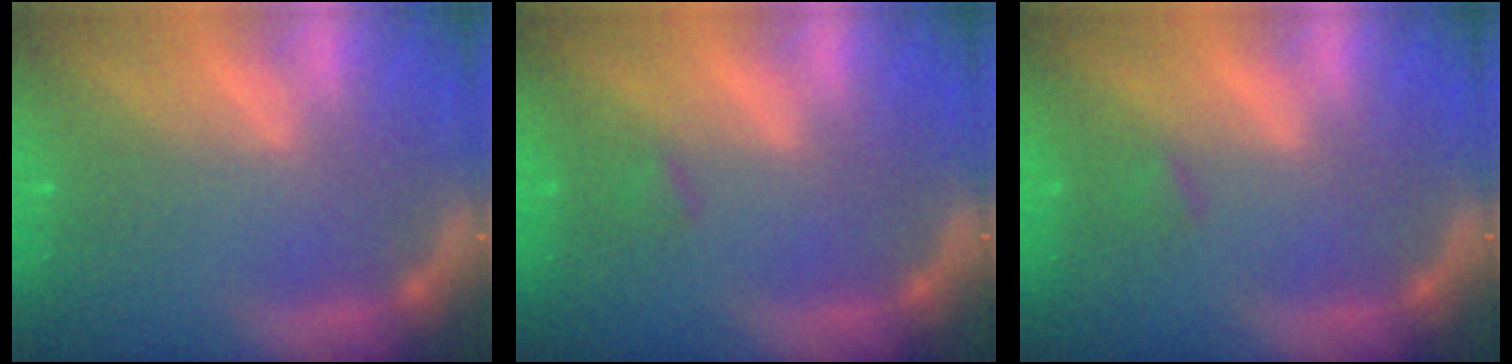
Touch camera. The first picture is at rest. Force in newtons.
{"total": 0.9}
{"total": 0.9}